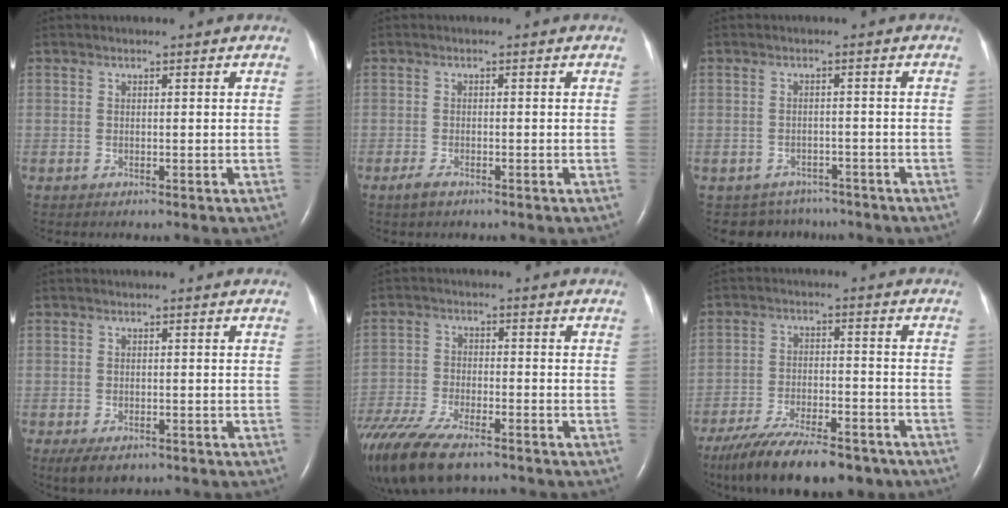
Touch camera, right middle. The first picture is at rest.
{"total": 1.7, "force": [-1.2, 0.6, 1.1], "torque": [-0.030, -0.003, -0.021]}
{"total": 5.1, "force": [-4.4, 2.6, -0.5], "torque": [0.006, 0.012, -0.058]}
{"total": 3.8, "force": [-2.5, 1.8, 2.2], "torque": [-0.041, -0.008, -0.033]}
{"total": 14.8, "force": [-11.1, 4.5, 8.8], "torque": [-0.191, -0.033, -0.193]}
{"total": 17.4, "force": [-13.5, 5.2, 9.6], "torque": [-0.169, -0.016, -0.212]}